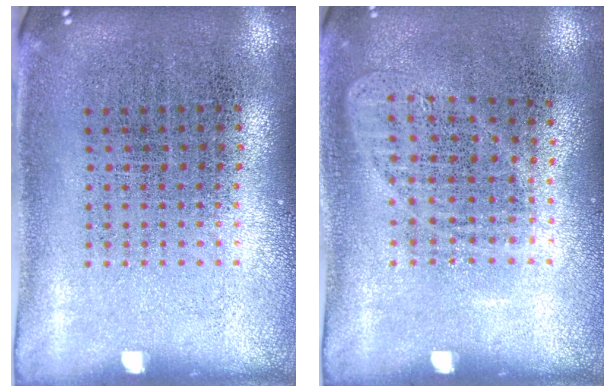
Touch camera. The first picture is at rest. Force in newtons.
{"total": 0.9, "press": 0.9, "slide": 0.3}